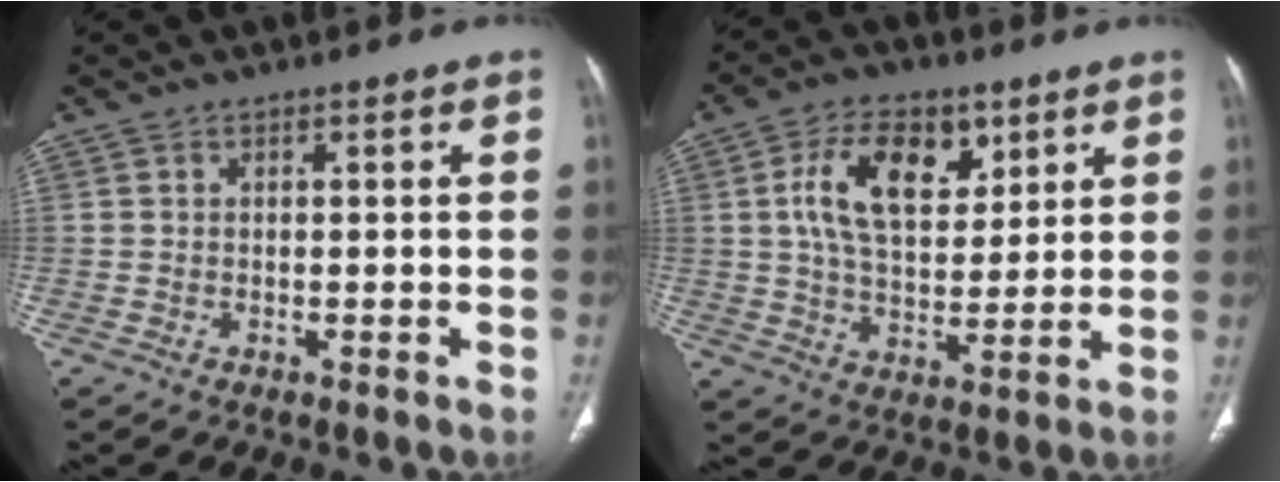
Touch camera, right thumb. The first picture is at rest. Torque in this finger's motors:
{"motor_torque": [0.47, 0.54, 0.16, 0.01, 0.28]}